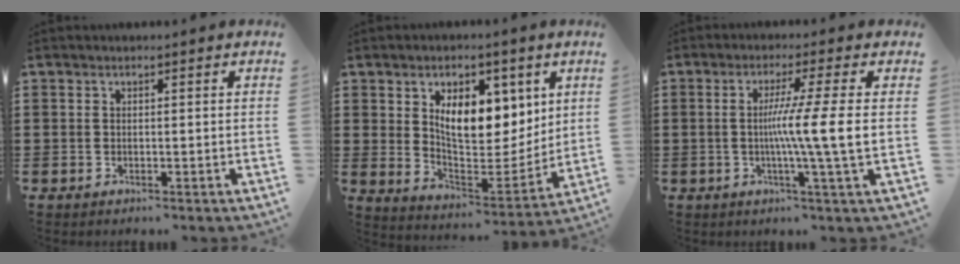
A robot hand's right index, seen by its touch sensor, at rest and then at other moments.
{"total": 9.1, "force": [4.8, 5.3, 5.6], "torque": [-0.098, -0.025, 0.081]}
{"total": 8.5, "force": [-0.3, -1.3, 8.4], "torque": [-0.150, -0.013, -0.012]}